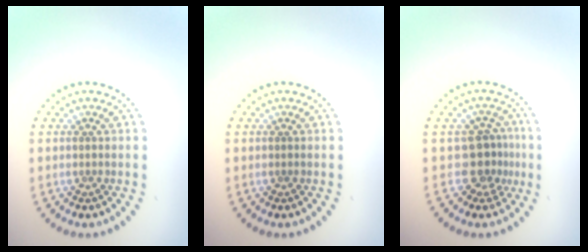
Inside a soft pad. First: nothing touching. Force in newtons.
{"total": 0.0}
{"total": 2.8, "press": 2.1, "slide": 1.9}